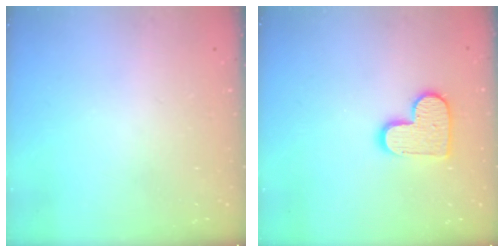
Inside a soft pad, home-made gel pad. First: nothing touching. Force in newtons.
{"total": 11.3, "press": 11.3, "slide": 0.8}